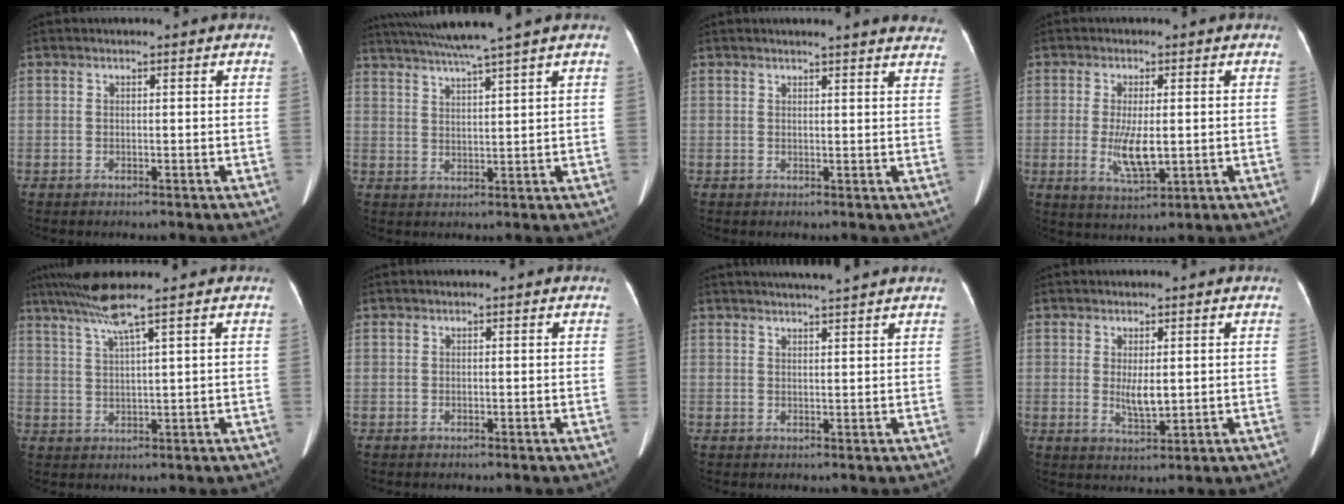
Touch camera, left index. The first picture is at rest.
{"total": 9.6, "force": [8.0, -2.2, 4.8], "torque": [-0.082, 0.009, 0.127]}
{"total": 11.4, "force": [10.7, 0.9, 3.9], "torque": [-0.027, -0.015, 0.098]}
{"total": 5.9, "force": [-0.7, 1.7, 5.6], "torque": [-0.113, -0.015, -0.010]}
{"total": 5.4, "force": [3.9, -1.6, 3.4], "torque": [-0.073, 0.004, 0.079]}
{"total": 0.0}
{"total": 5.2, "force": [4.6, -0.6, 2.2], "torque": [-0.031, 0.012, 0.056]}
{"total": 3.4, "force": [0.2, 1.0, 3.3], "torque": [-0.061, -0.010, 0.006]}